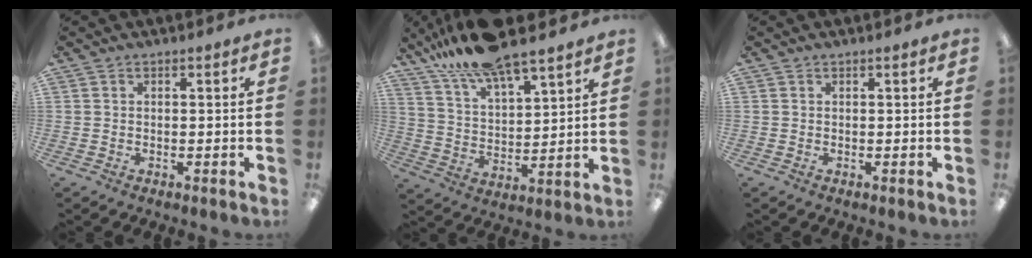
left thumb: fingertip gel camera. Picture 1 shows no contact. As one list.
[{"total": 14.4, "force": [12.4, 3.0, 6.7], "torque": [-0.141, -0.072, 0.220]}, {"total": 0.0}]